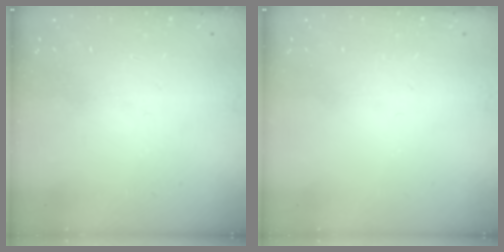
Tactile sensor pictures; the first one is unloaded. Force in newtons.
{"total": 0.0}